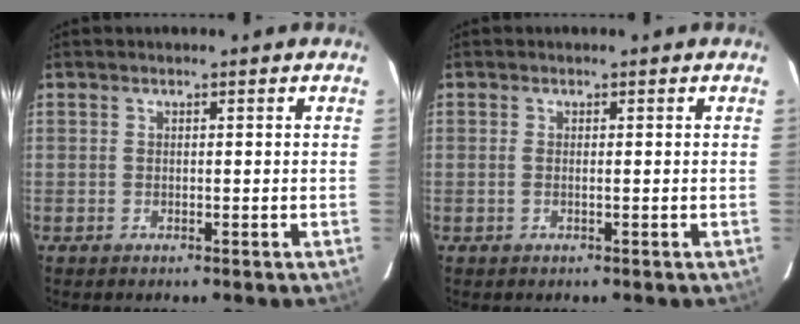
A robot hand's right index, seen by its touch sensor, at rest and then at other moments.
{"total": 0.7, "force": [-0.1, 0.0, 0.7], "torque": [-0.017, 0.000, -0.004]}